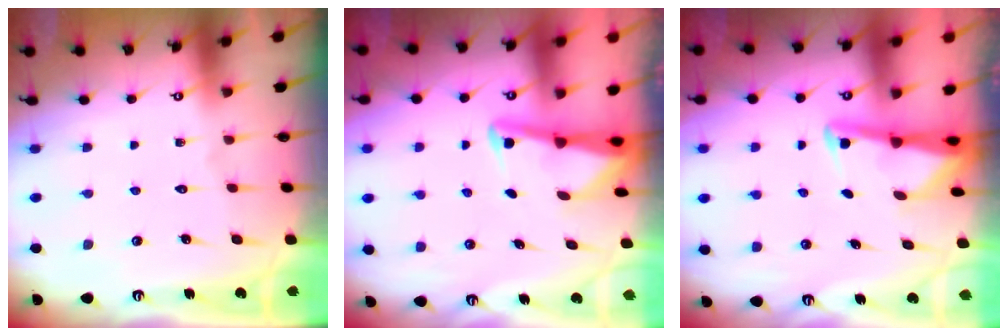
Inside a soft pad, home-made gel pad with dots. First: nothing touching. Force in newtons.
{"total": 3.0, "press": 3.0, "slide": 0.4}
{"total": 3.0, "press": 3.0, "slide": 0.3}